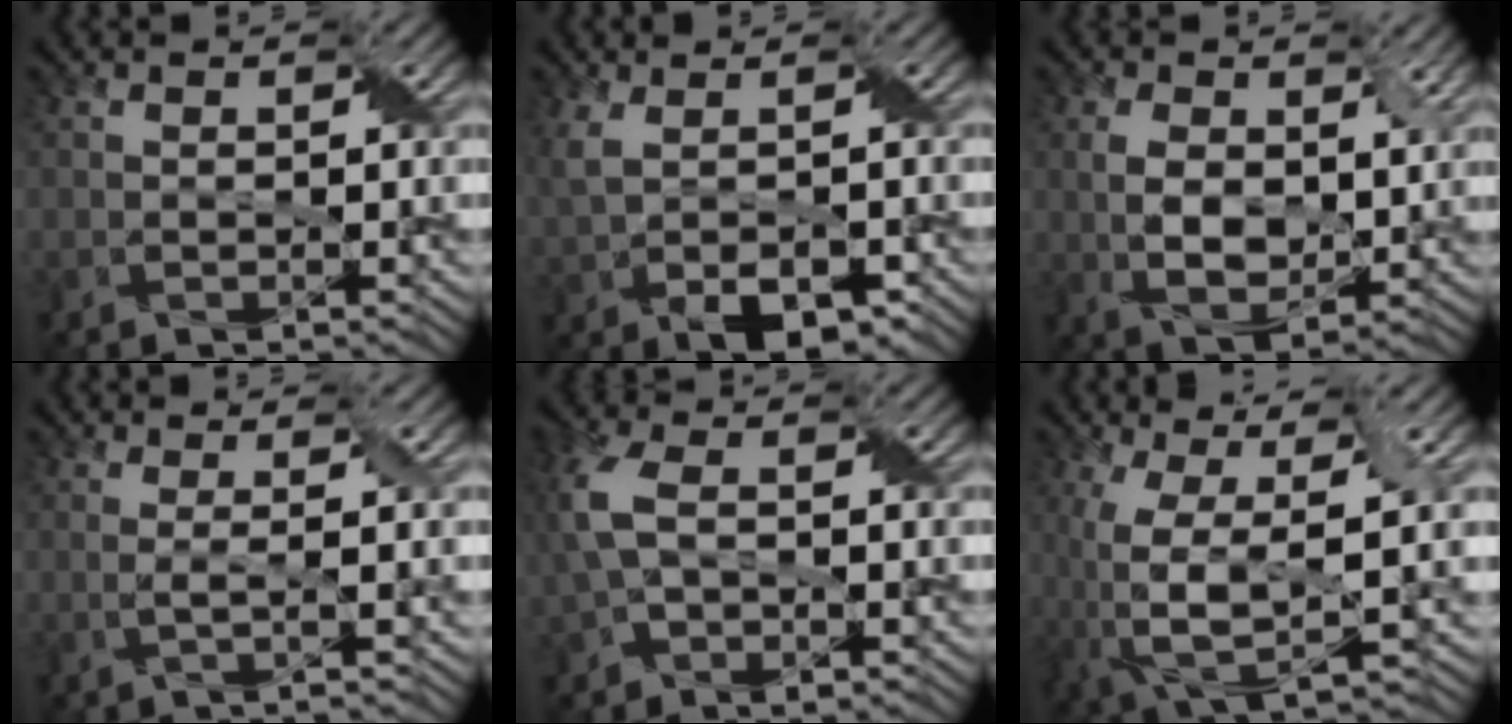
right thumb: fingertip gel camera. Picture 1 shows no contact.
{"total": 6.4, "force": [-0.5, 3.6, 5.3], "torque": [-0.118, -0.016, 0.003]}
{"total": 7.8, "force": [1.7, 4.8, 5.9], "torque": [-0.126, -0.009, 0.031]}
{"total": 2.0, "force": [0.3, 0.2, 1.9], "torque": [-0.040, 0.002, -0.008]}
{"total": 6.7, "force": [0.5, 4.3, 5.1], "torque": [-0.142, 0.002, 0.010]}
{"total": 9.8, "force": [-0.7, 3.9, 9.0], "torque": [-0.208, -0.014, -0.011]}